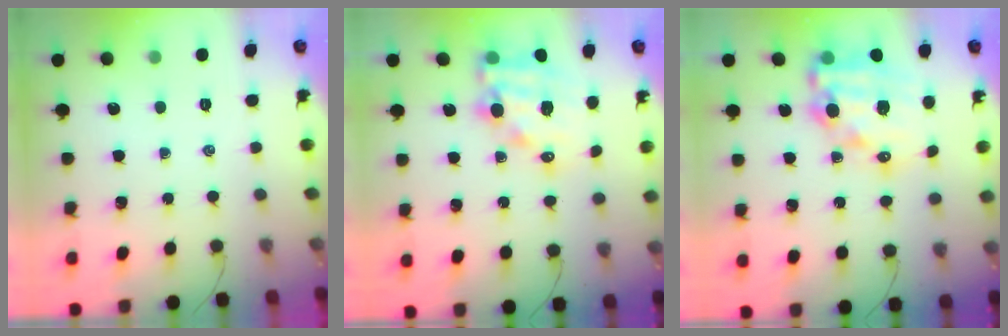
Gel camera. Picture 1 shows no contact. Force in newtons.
{"total": 11.9, "press": 11.6, "slide": 2.9}
{"total": 17.0, "press": 16.6, "slide": 3.7}